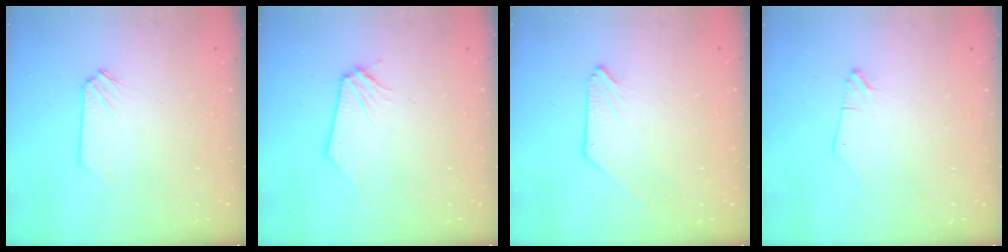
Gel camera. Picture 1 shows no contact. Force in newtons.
{"total": 0.0}
{"total": 0.0}
{"total": 0.0}